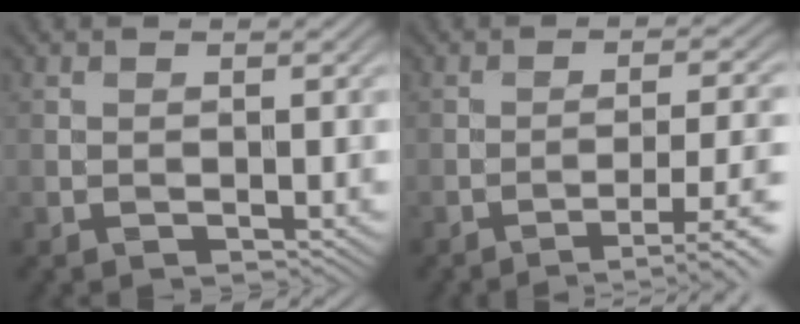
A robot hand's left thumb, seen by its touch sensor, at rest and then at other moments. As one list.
[{"total": 6.3, "force": [-3.4, 1.4, 5.1], "torque": [-0.082, -0.001, -0.044]}]